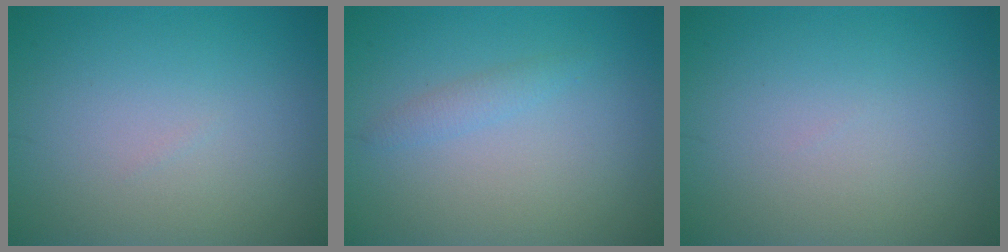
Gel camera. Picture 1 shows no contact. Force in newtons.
{"total": 1.2, "press": 1.2, "slide": 0.0}
{"total": 0.0}